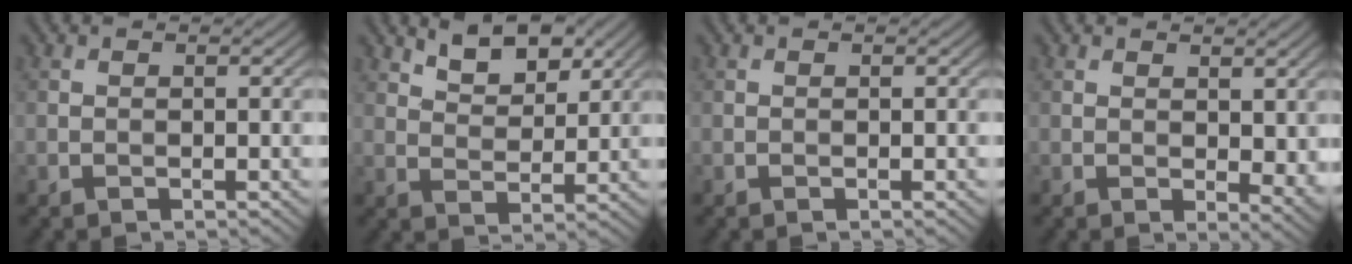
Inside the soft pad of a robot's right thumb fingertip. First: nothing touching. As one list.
[{"total": 5.4, "force": [3.8, 2.5, 2.9], "torque": [-0.051, -0.005, 0.071]}, {"total": 0.0}, {"total": 3.3, "force": [1.3, 1.7, 2.6], "torque": [-0.039, -0.005, 0.027]}]